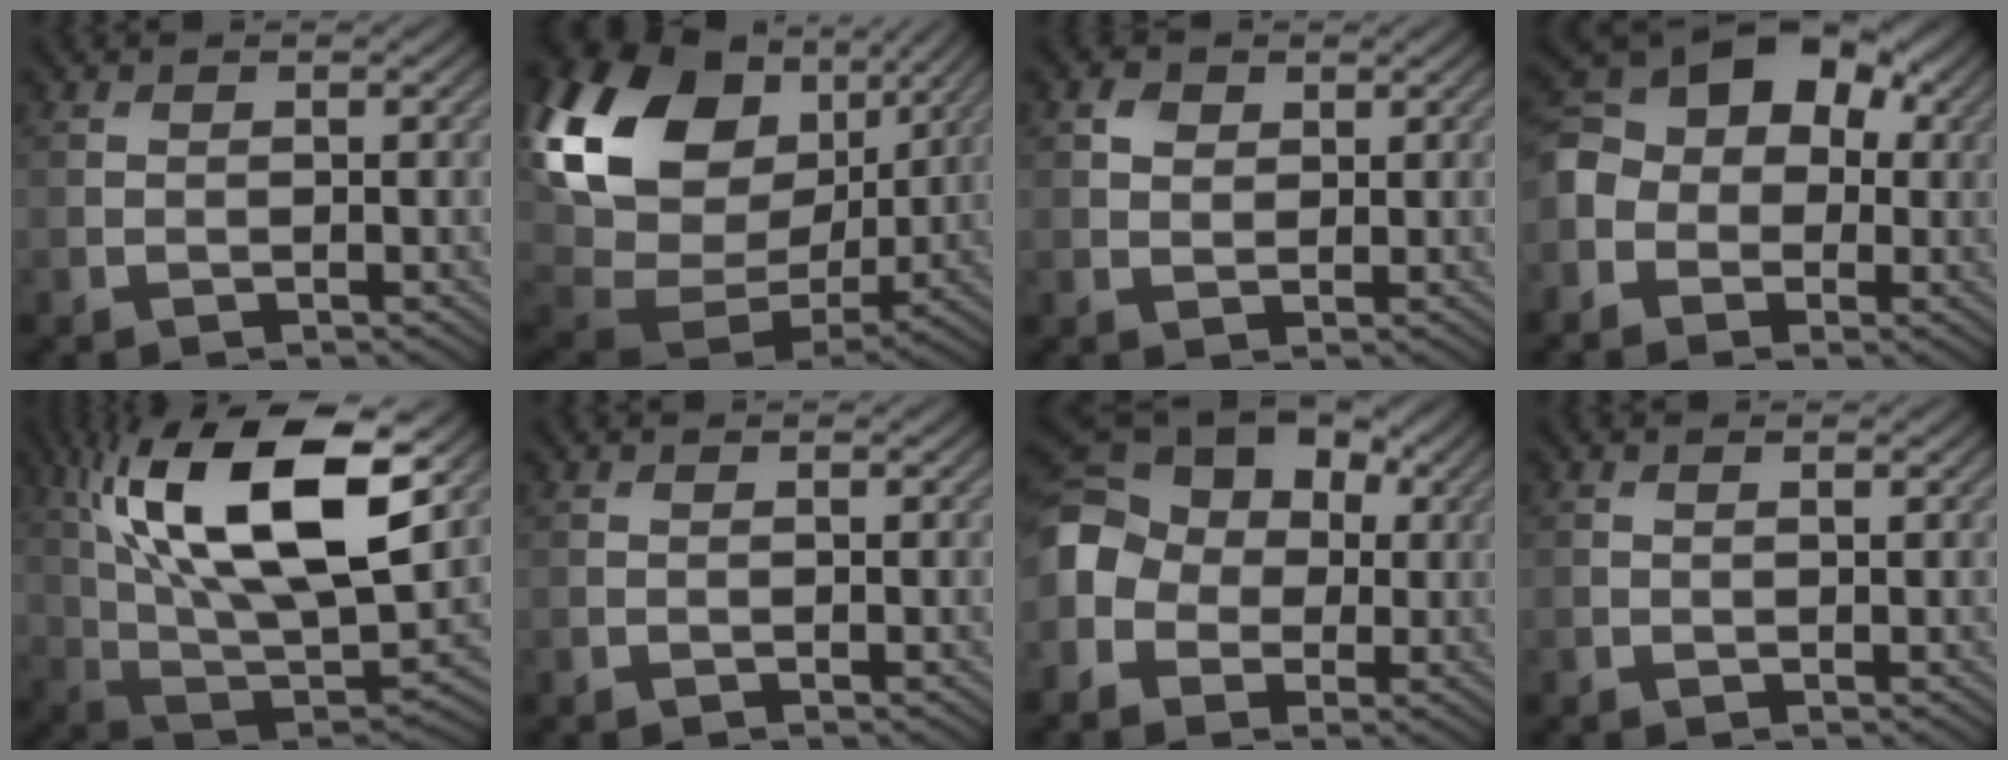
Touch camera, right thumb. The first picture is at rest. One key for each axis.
{"total": 20.9, "fx": 6.9, "fy": 14.7, "fz": 13.2, "tx": -0.323, "ty": 0.017, "tz": 0.146}
{"total": 2.1, "fx": 1.0, "fy": 1.6, "fz": 0.8, "tx": -0.017, "ty": 0.001, "tz": 0.016}
{"total": 9.7, "fx": -0.9, "fy": 7.9, "fz": 5.6, "tx": -0.123, "ty": 0.005, "tz": -0.042}
{"total": 19.5, "fx": 7.4, "fy": 7.8, "fz": 16.2, "tx": -0.334, "ty": 0.023, "tz": 0.137}
{"total": 0.0}
{"total": 10.8, "fx": -0.2, "fy": 8.7, "fz": 6.3, "tx": -0.148, "ty": -0.001, "tz": -0.026}
{"total": 0.5, "fx": 0.3, "fy": 0.2, "fz": 0.4, "tx": -0.006, "ty": -0.001, "tz": 0.004}